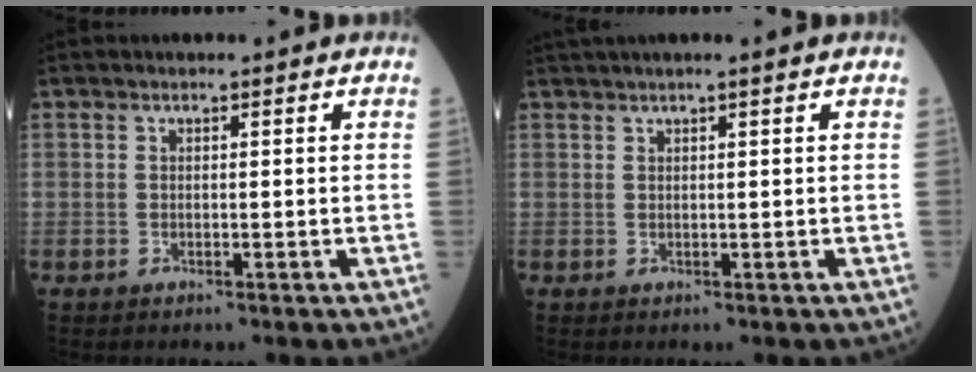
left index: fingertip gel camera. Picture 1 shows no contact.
{"total": 3.7, "force": [3.0, -0.7, 2.2], "torque": [-0.025, 0.020, 0.050]}